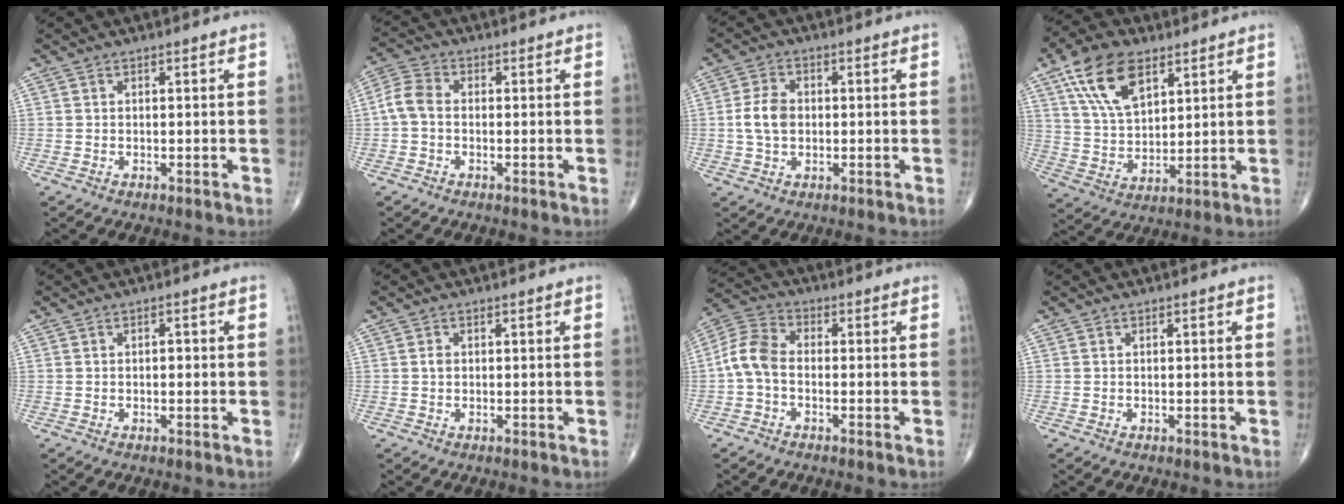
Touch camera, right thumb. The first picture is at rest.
{"total": 4.8, "force": [-0.5, 3.3, 3.5], "torque": [-0.072, 0.013, -0.020]}
{"total": 5.8, "force": [-0.1, 4.0, 4.2], "torque": [-0.080, 0.008, -0.004]}
{"total": 13.9, "force": [7.3, 7.4, 9.3], "torque": [-0.152, -0.021, 0.140]}
{"total": 1.3, "force": [0.0, 0.7, 1.2], "torque": [-0.013, 0.001, -0.003]}
{"total": 1.0, "force": [0.1, 0.8, 0.6], "torque": [-0.009, 0.002, 0.000]}
{"total": 7.1, "force": [-1.1, 4.6, 5.3], "torque": [-0.107, 0.022, -0.038]}
{"total": 0.0}